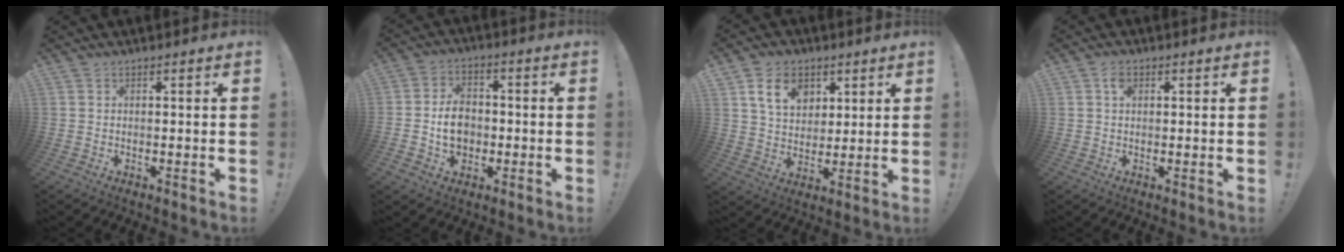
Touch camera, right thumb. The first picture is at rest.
{"total": 9.3, "force": [-1.2, 7.4, 5.5], "torque": [-0.087, 0.009, -0.022]}
{"total": 11.8, "force": [5.7, 8.6, 5.6], "torque": [-0.080, -0.018, 0.109]}
{"total": 2.5, "force": [0.9, 1.7, 1.6], "torque": [-0.021, 0.000, 0.013]}